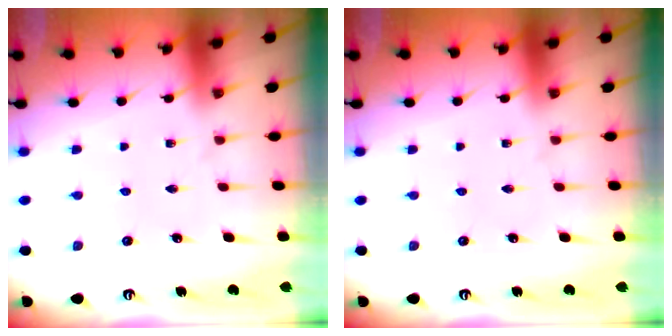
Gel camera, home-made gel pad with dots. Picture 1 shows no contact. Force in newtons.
{"total": 0.0}